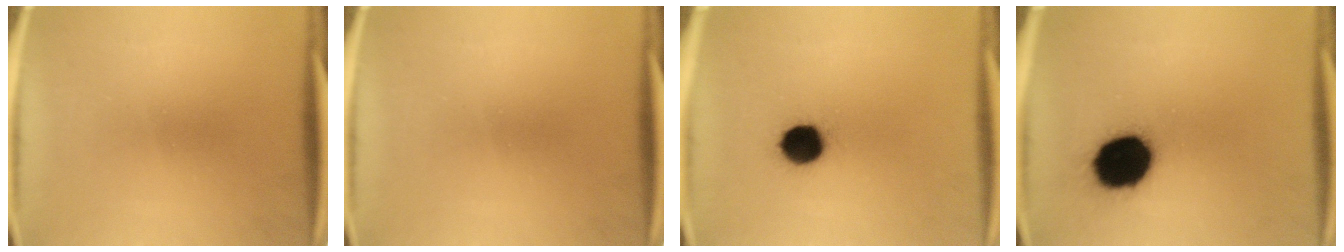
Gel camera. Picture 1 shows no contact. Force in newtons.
{"total": 0.0}
{"total": 9.0}
{"total": 17.4}